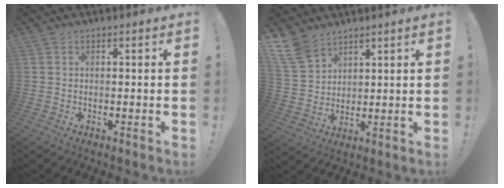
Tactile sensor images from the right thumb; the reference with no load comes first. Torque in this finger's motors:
{"motor_torque": [1.00, 2.55, 1.08, 1.07, 0.29]}